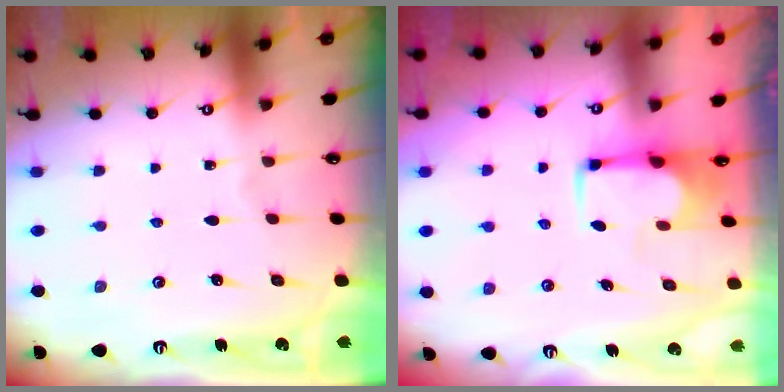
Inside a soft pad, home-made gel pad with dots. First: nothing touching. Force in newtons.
{"total": 1.9, "press": 1.7, "slide": 0.8}